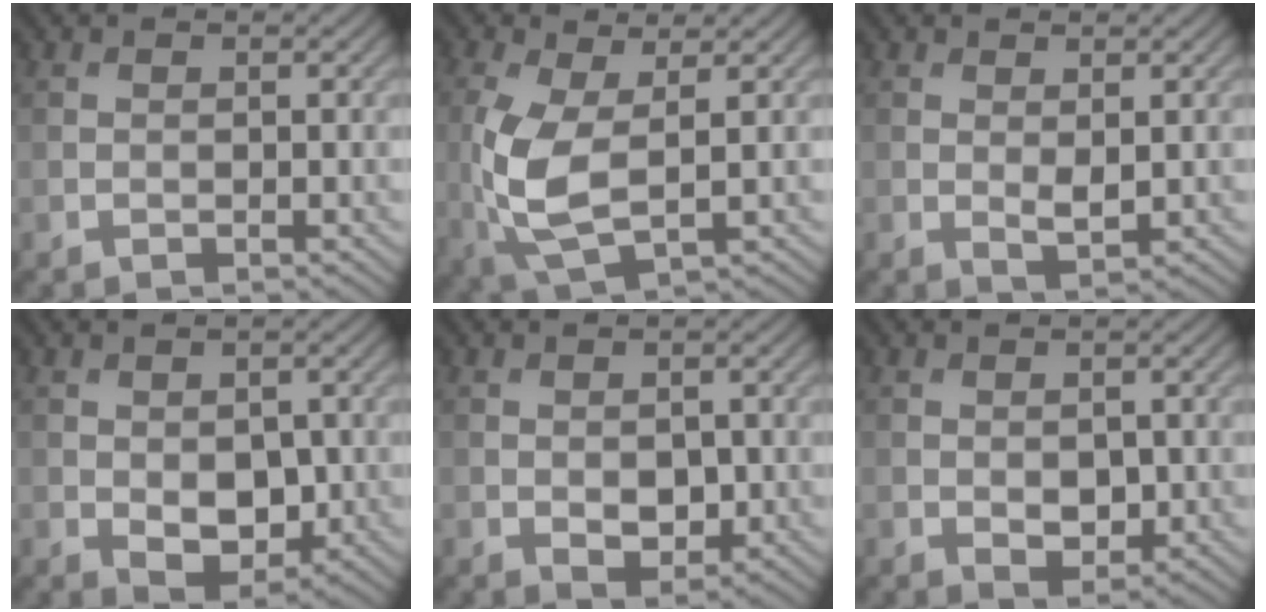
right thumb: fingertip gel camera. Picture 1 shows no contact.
{"total": 8.6, "force": [-0.1, 3.9, 7.6], "torque": [-0.194, -0.007, 0.000]}
{"total": 1.6, "force": [0.6, 0.6, 1.4], "torque": [-0.029, -0.008, 0.015]}
{"total": 5.0, "force": [-0.8, 3.2, 3.8], "torque": [-0.064, -0.016, -0.006]}
{"total": 3.1, "force": [-0.5, 2.0, 2.4], "torque": [-0.039, -0.010, -0.002]}
{"total": 2.7, "force": [-0.3, 1.7, 2.0], "torque": [-0.035, -0.008, 0.000]}